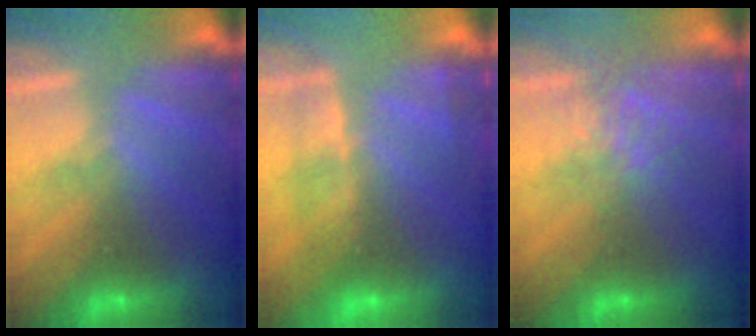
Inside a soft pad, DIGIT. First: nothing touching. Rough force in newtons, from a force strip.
{"total": 2.2}
{"total": 3.8}